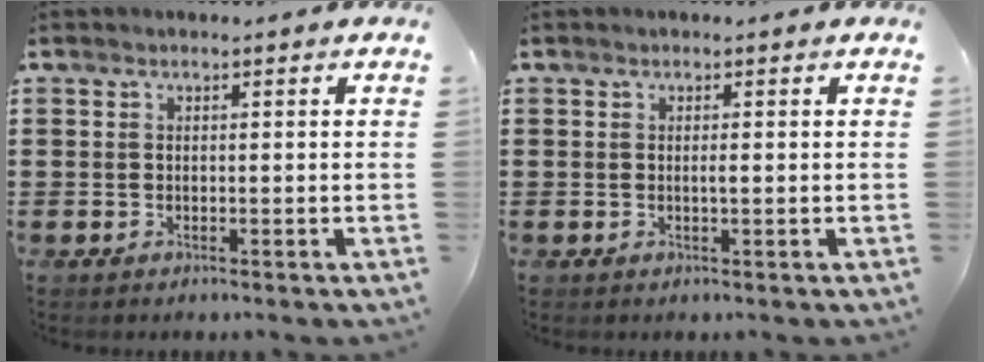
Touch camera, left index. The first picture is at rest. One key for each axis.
{"total": 0.7, "fx": 0.1, "fy": 0.0, "fz": 0.7, "tx": -0.014, "ty": -0.004, "tz": 0.002}